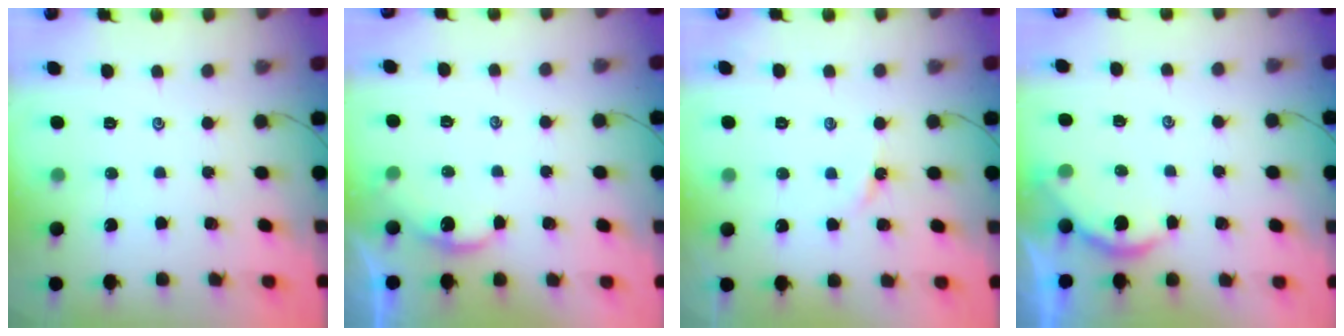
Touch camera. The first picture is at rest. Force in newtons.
{"total": 1.6, "press": 1.5, "slide": 0.2}
{"total": 1.9, "press": 1.9, "slide": 0.3}
{"total": 2.2, "press": 2.2, "slide": 0.2}